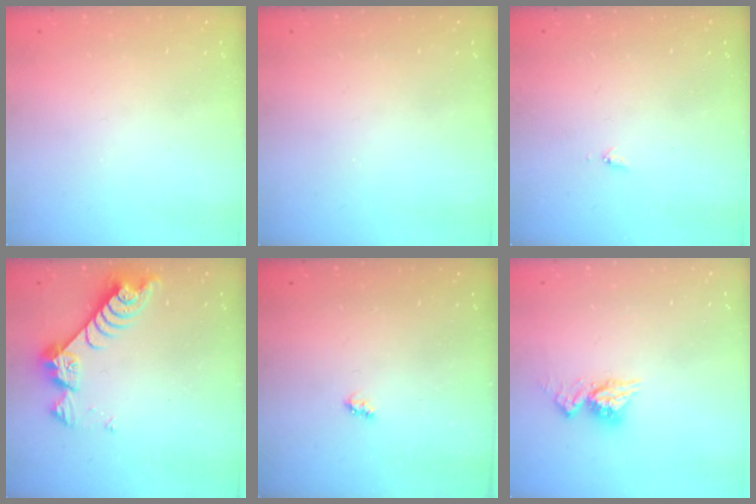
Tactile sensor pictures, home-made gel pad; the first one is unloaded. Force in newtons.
{"total": 0.0}
{"total": 3.5, "press": 3.5, "slide": 0.5}
{"total": 7.4, "press": 7.3, "slide": 0.9}
{"total": 2.6, "press": 2.6, "slide": 0.4}
{"total": 8.3, "press": 8.3, "slide": 0.8}